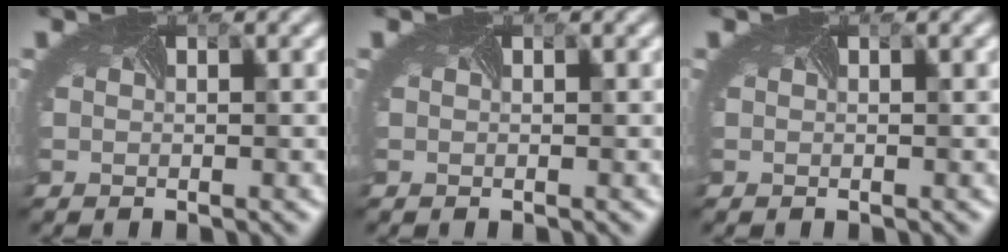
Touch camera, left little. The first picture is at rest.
{"total": 0.0}
{"total": 0.0}